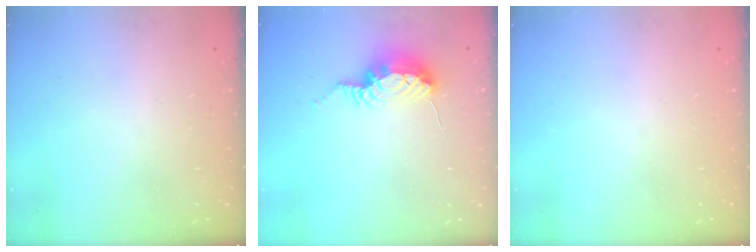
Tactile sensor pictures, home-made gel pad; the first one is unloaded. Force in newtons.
{"total": 14.9, "press": 10.6, "slide": 10.4}
{"total": 0.0}